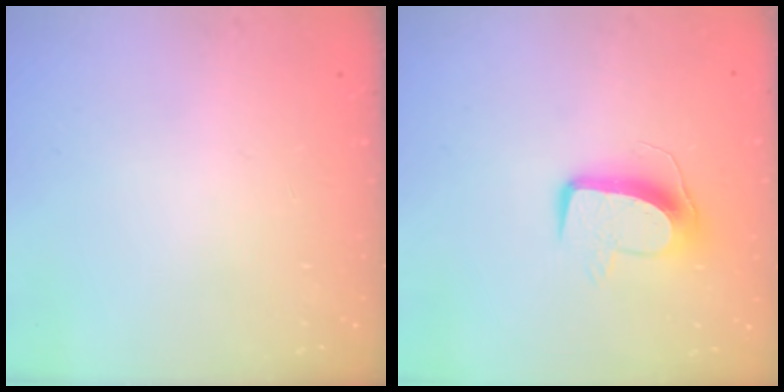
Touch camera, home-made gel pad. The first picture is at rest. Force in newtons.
{"total": 10.4, "press": 10.3, "slide": 0.8}